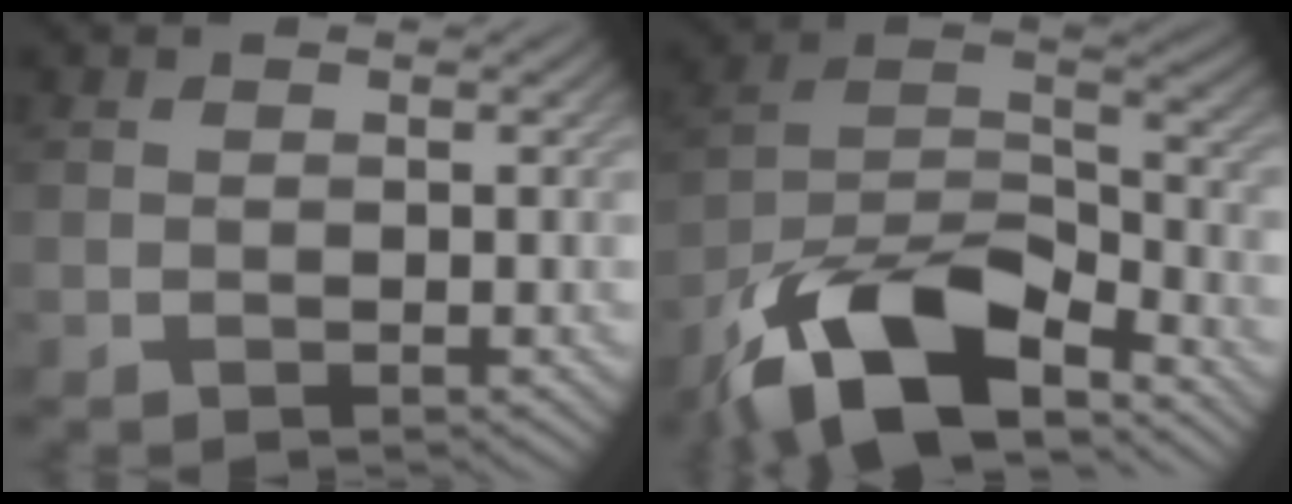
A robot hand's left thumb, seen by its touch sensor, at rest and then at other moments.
{"total": 14.9, "force": [-10.2, 5.8, 9.1], "torque": [-0.183, -0.011, -0.203]}